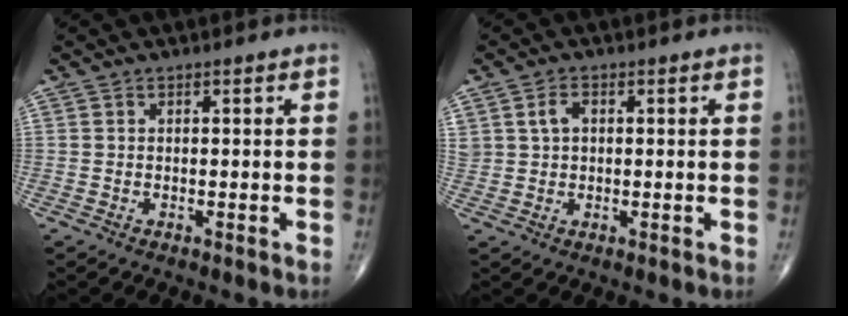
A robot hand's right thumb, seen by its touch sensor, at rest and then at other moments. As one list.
[{"total": 3.2, "force": [0.9, 2.2, 2.2], "torque": [-0.040, 0.005, 0.022]}]